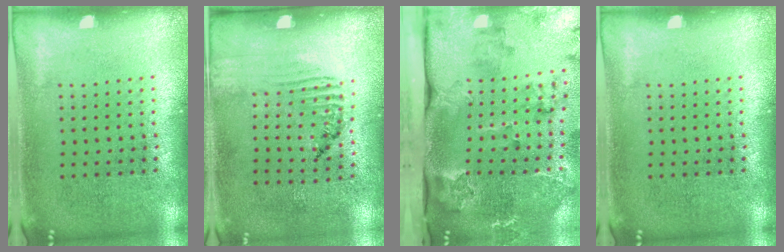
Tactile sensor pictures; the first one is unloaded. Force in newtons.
{"total": 1.5, "press": 0.9, "slide": 1.2}
{"total": 3.4, "press": 2.6, "slide": 2.3}
{"total": 0.0}